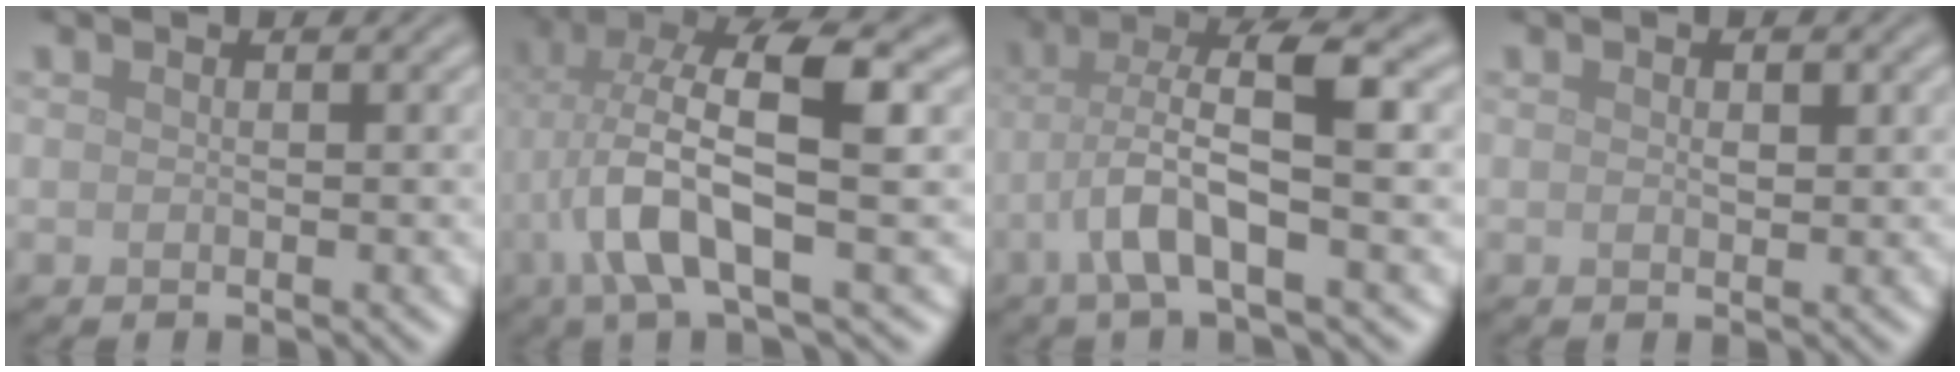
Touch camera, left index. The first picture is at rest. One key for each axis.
{"total": 9.2, "fx": -0.5, "fy": 2.6, "fz": 8.8, "tx": -0.175, "ty": 0.023, "tz": -0.015}
{"total": 6.6, "fx": -1.3, "fy": 1.5, "fz": 6.3, "tx": -0.123, "ty": 0.020, "tz": -0.030}
{"total": 1.1, "fx": 0.3, "fy": 0.6, "fz": 0.9, "tx": -0.013, "ty": -0.001, "tz": 0.005}